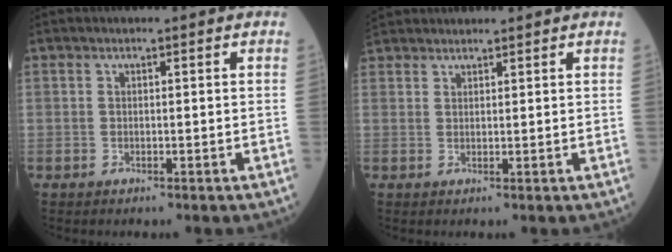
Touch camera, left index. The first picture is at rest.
{"total": 4.5, "force": [4.2, 1.2, 0.8], "torque": [-0.016, 0.036, 0.076]}